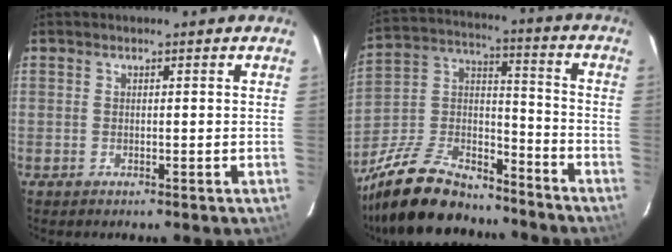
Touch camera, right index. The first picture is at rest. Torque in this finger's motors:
{"motor_torque": [1.07, -1.07, 0.45, 0.14]}